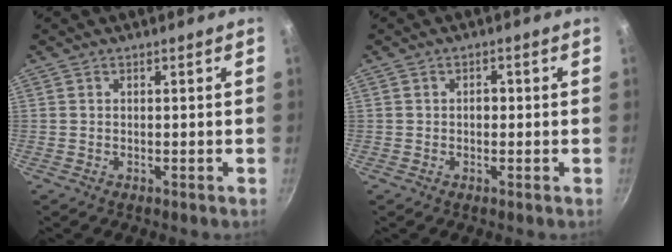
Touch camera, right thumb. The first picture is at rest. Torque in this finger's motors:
{"motor_torque": [-0.03, 0.21, 0.78, 0.15, -0.02]}